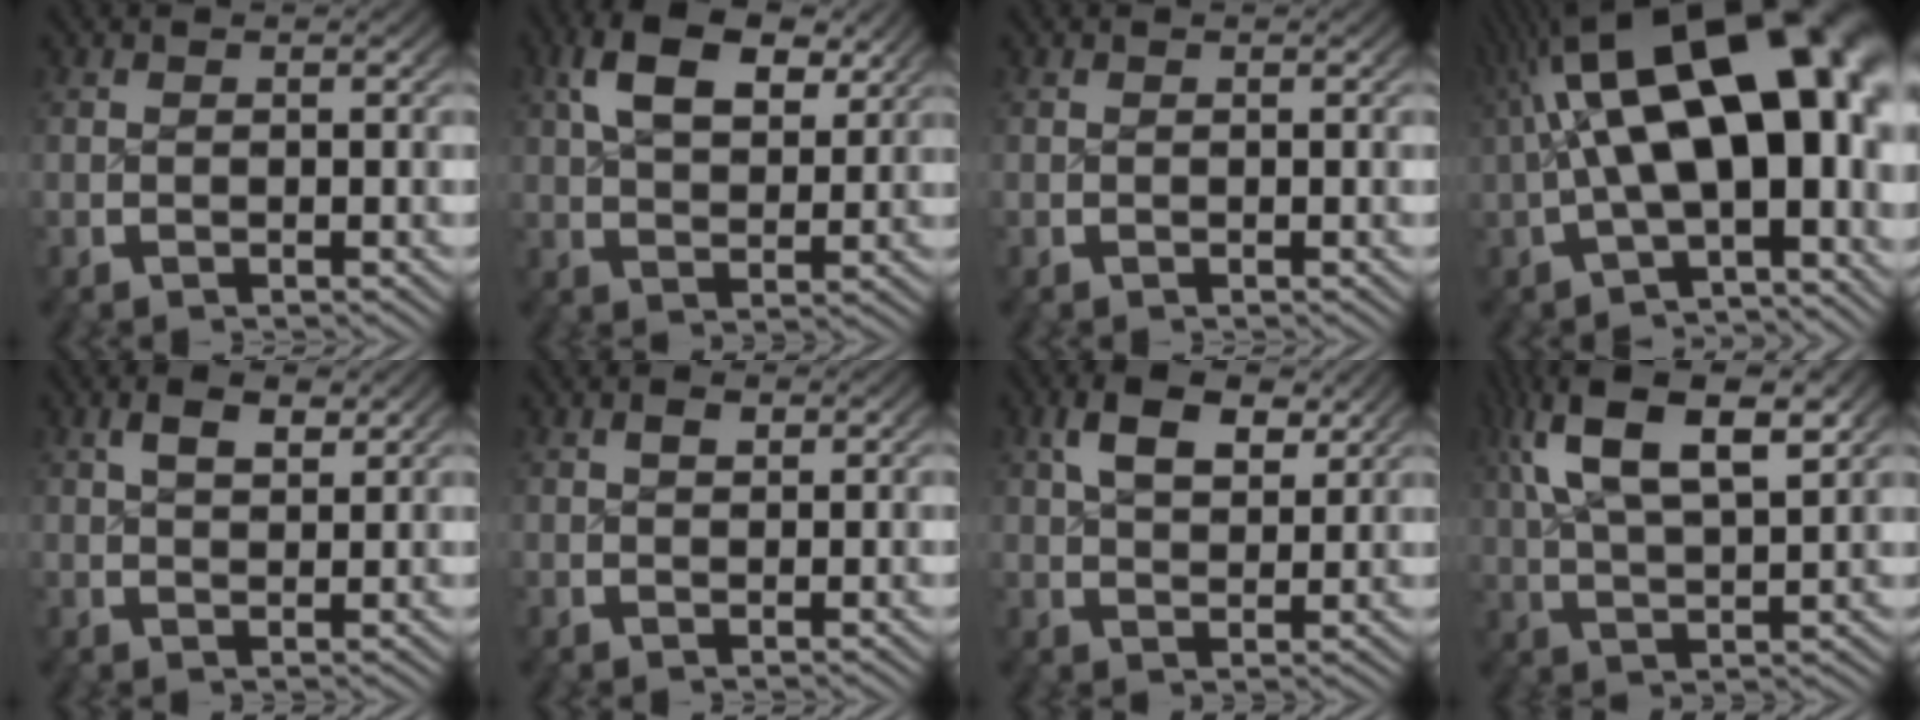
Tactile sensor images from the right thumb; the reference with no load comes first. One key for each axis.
{"total": 6.0, "fx": 3.3, "fy": 2.8, "fz": 4.1, "tx": -0.063, "ty": 0.003, "tz": 0.058}
{"total": 0.0}
{"total": 15.2, "fx": 0.8, "fy": 7.8, "fz": 13.1, "tx": -0.220, "ty": -0.021, "tz": 0.023}
{"total": 2.5, "fx": 1.7, "fy": 0.8, "fz": 1.5, "tx": -0.017, "ty": 0.005, "tz": 0.031}
{"total": 0.8, "fx": 0.6, "fy": 0.3, "fz": 0.4, "tx": 0.001, "ty": 0.001, "tz": 0.011}
{"total": 4.6, "fx": 2.8, "fy": 2.1, "fz": 3.0, "tx": -0.044, "ty": 0.003, "tz": 0.049}
{"total": 8.5, "fx": 3.8, "fy": 3.5, "fz": 6.8, "tx": -0.133, "ty": 0.007, "tz": 0.069}